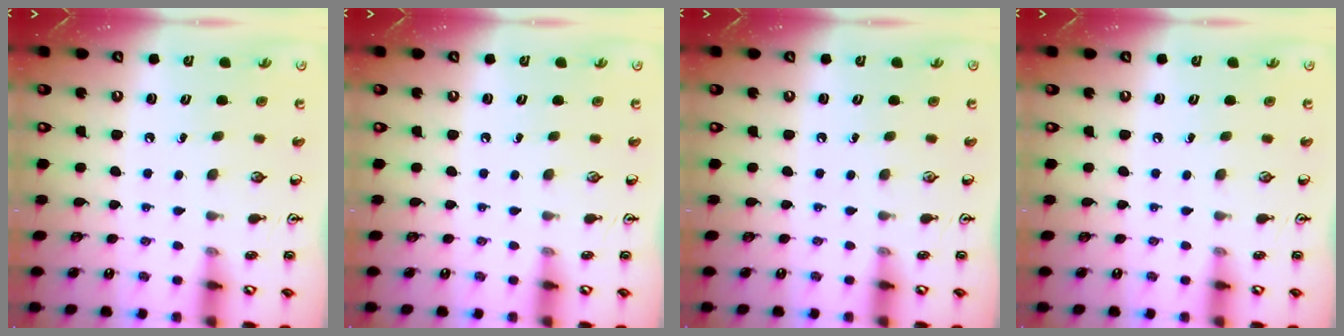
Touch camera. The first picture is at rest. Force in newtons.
{"total": 0.0}
{"total": 0.0}
{"total": 0.0}